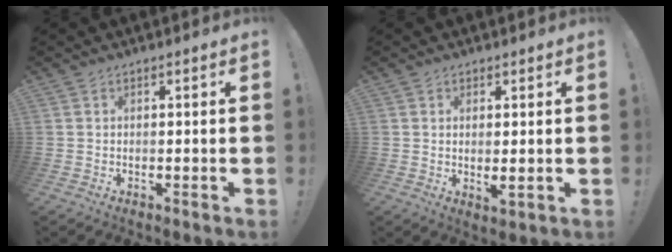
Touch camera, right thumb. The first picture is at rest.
{"total": 3.0, "force": [0.9, 1.0, 2.7], "torque": [-0.035, -0.010, 0.017]}